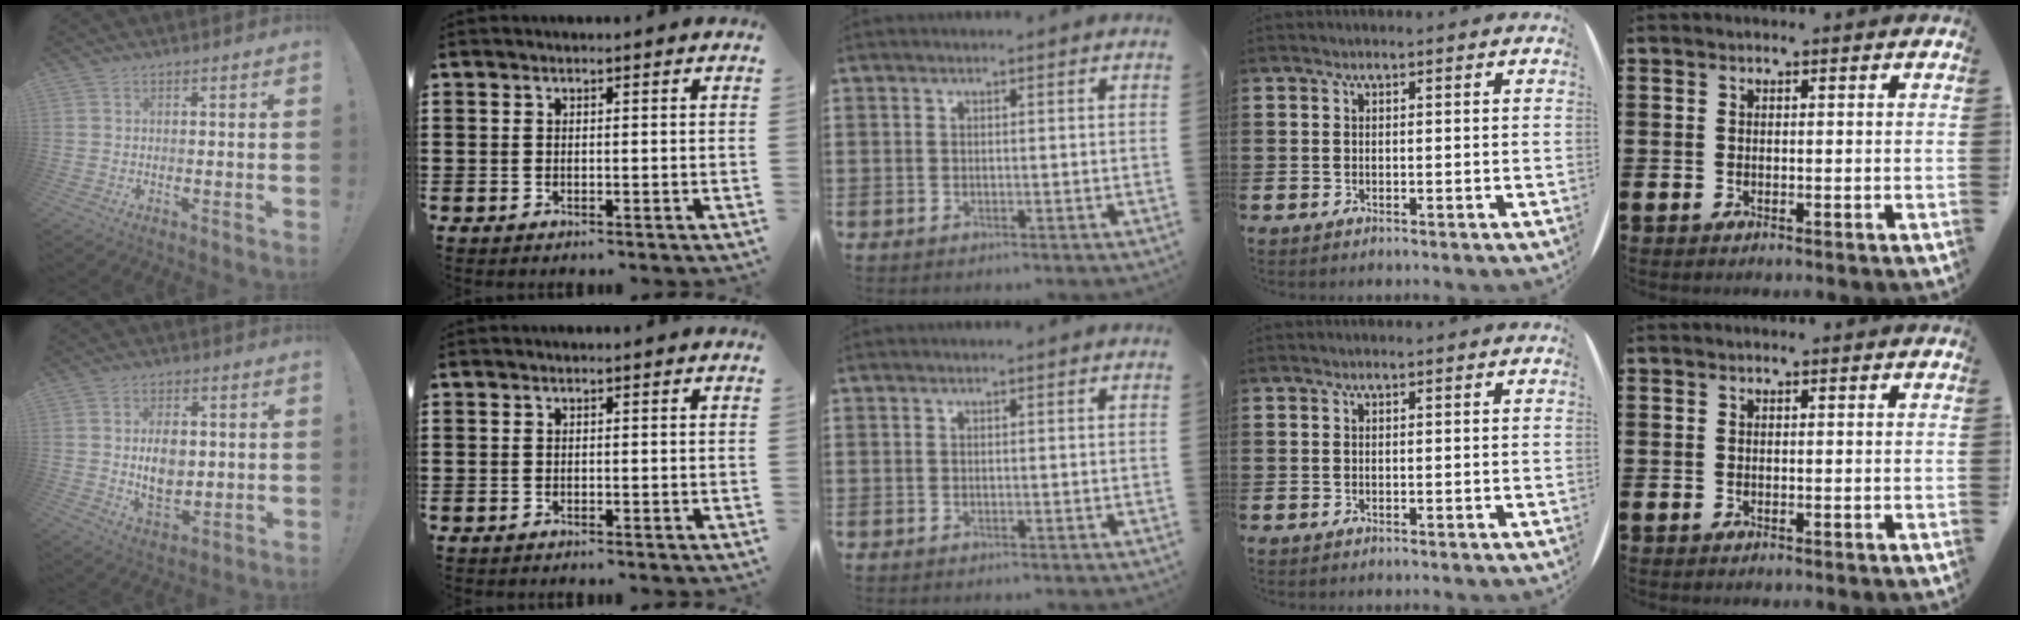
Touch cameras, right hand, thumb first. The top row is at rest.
{"thumb": {"total": 6.5, "force": [1.0, 4.7, 4.4], "torque": [-0.058, -0.003, 0.015]}}